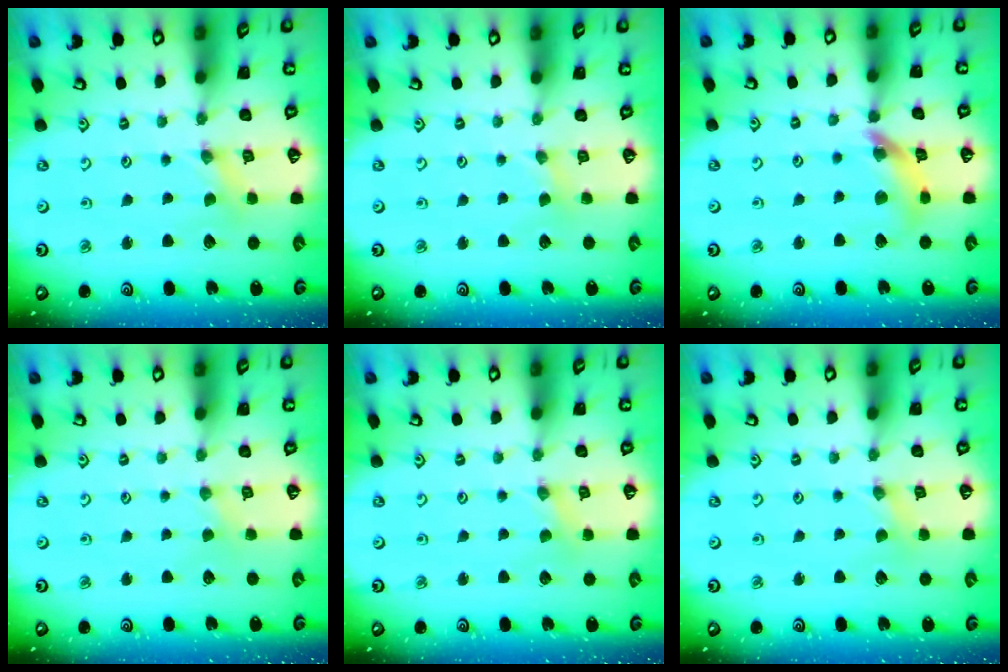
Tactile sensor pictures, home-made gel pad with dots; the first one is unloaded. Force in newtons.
{"total": 1.2, "press": 1.1, "slide": 0.3}
{"total": 10.7, "press": 10.7, "slide": 1.0}
{"total": 0.5, "press": 0.5, "slide": 0.2}
{"total": 0.7, "press": 0.7, "slide": 0.1}
{"total": 0.8, "press": 0.8, "slide": 0.1}